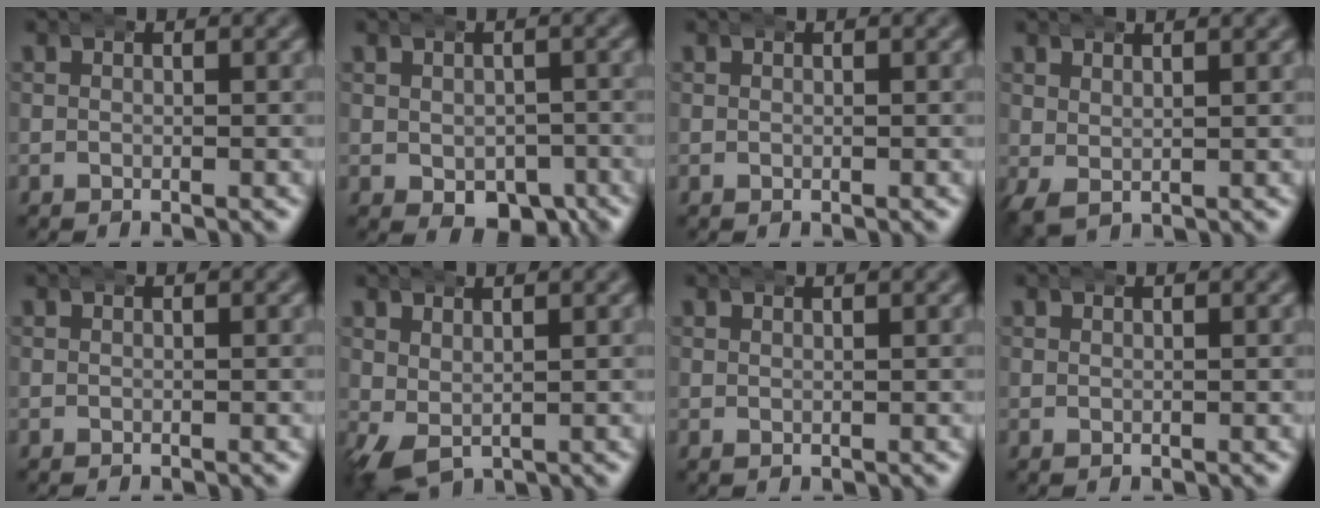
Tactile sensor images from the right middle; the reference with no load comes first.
{"total": 4.2, "force": [-2.7, 2.6, 1.8], "torque": [-0.027, -0.021, -0.034]}
{"total": 0.0}
{"total": 2.3, "force": [1.3, 1.2, 1.5], "torque": [-0.025, -0.008, 0.030]}
{"total": 0.0}
{"total": 3.6, "force": [-0.3, 2.5, 2.5], "torque": [-0.061, -0.030, 0.016]}
{"total": 0.9, "force": [0.8, 0.1, 0.4], "torque": [-0.003, -0.003, 0.015]}
{"total": 0.5, "force": [0.4, 0.1, 0.3], "torque": [-0.002, -0.002, 0.009]}